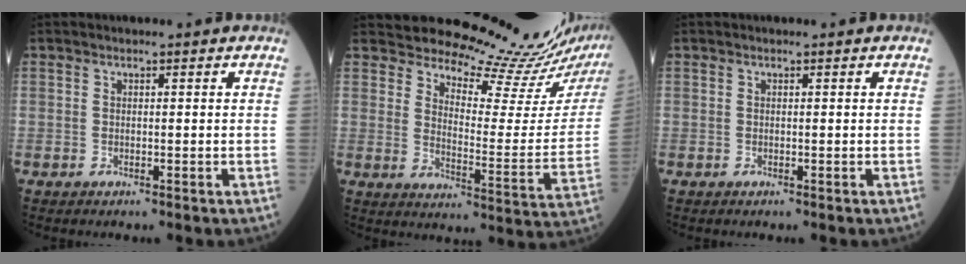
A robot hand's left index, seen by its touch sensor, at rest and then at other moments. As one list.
[{"total": 17.1, "force": [16.8, 0.6, 3.2], "torque": [-0.043, -0.117, 0.198]}, {"total": 0.0}]